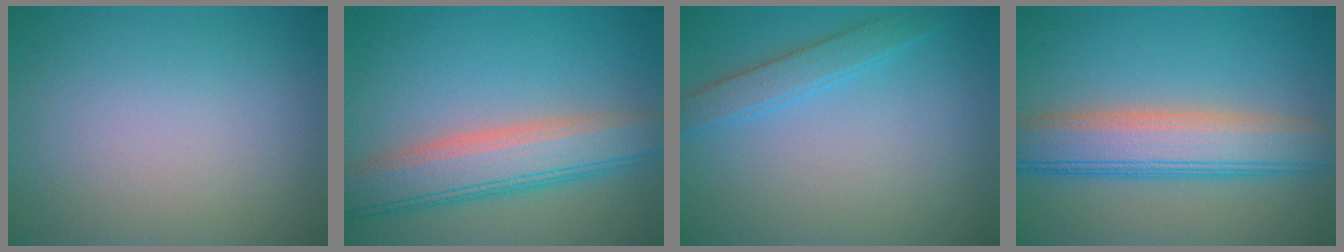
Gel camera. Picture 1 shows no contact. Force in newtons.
{"total": 6.9, "press": 6.9, "slide": 0.2}
{"total": 2.2, "press": 2.2, "slide": 0.1}
{"total": 7.1, "press": 7.1, "slide": 0.3}